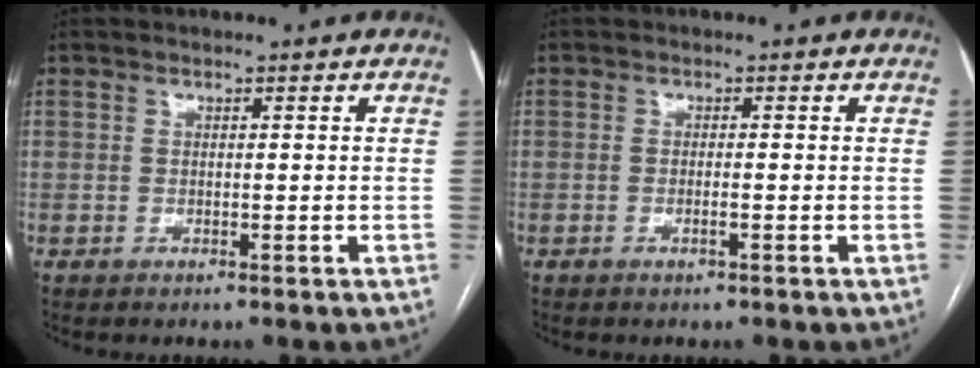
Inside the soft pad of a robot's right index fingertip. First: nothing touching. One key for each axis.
{"total": 1.0, "fx": -0.5, "fy": 0.0, "fz": 0.9, "tx": -0.020, "ty": -0.001, "tz": -0.008}